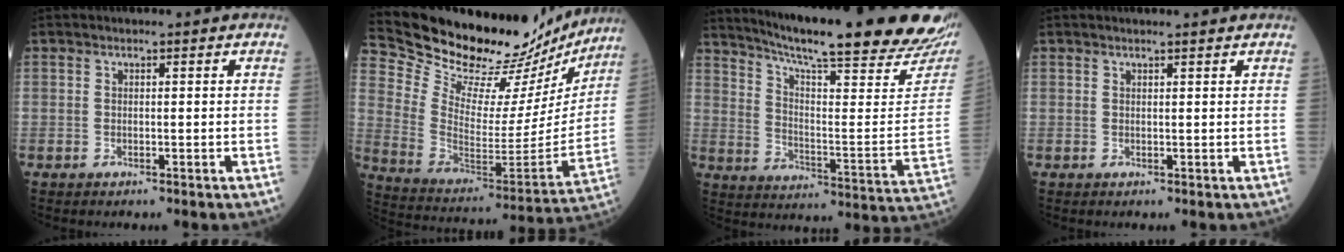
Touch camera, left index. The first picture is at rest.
{"total": 27.4, "force": [25.2, 7.0, 8.2], "torque": [-0.146, -0.062, 0.360]}
{"total": 29.6, "force": [24.7, 1.9, 16.2], "torque": [-0.251, -0.084, 0.325]}
{"total": 2.8, "force": [2.7, -0.1, 0.8], "torque": [-0.013, 0.007, 0.030]}